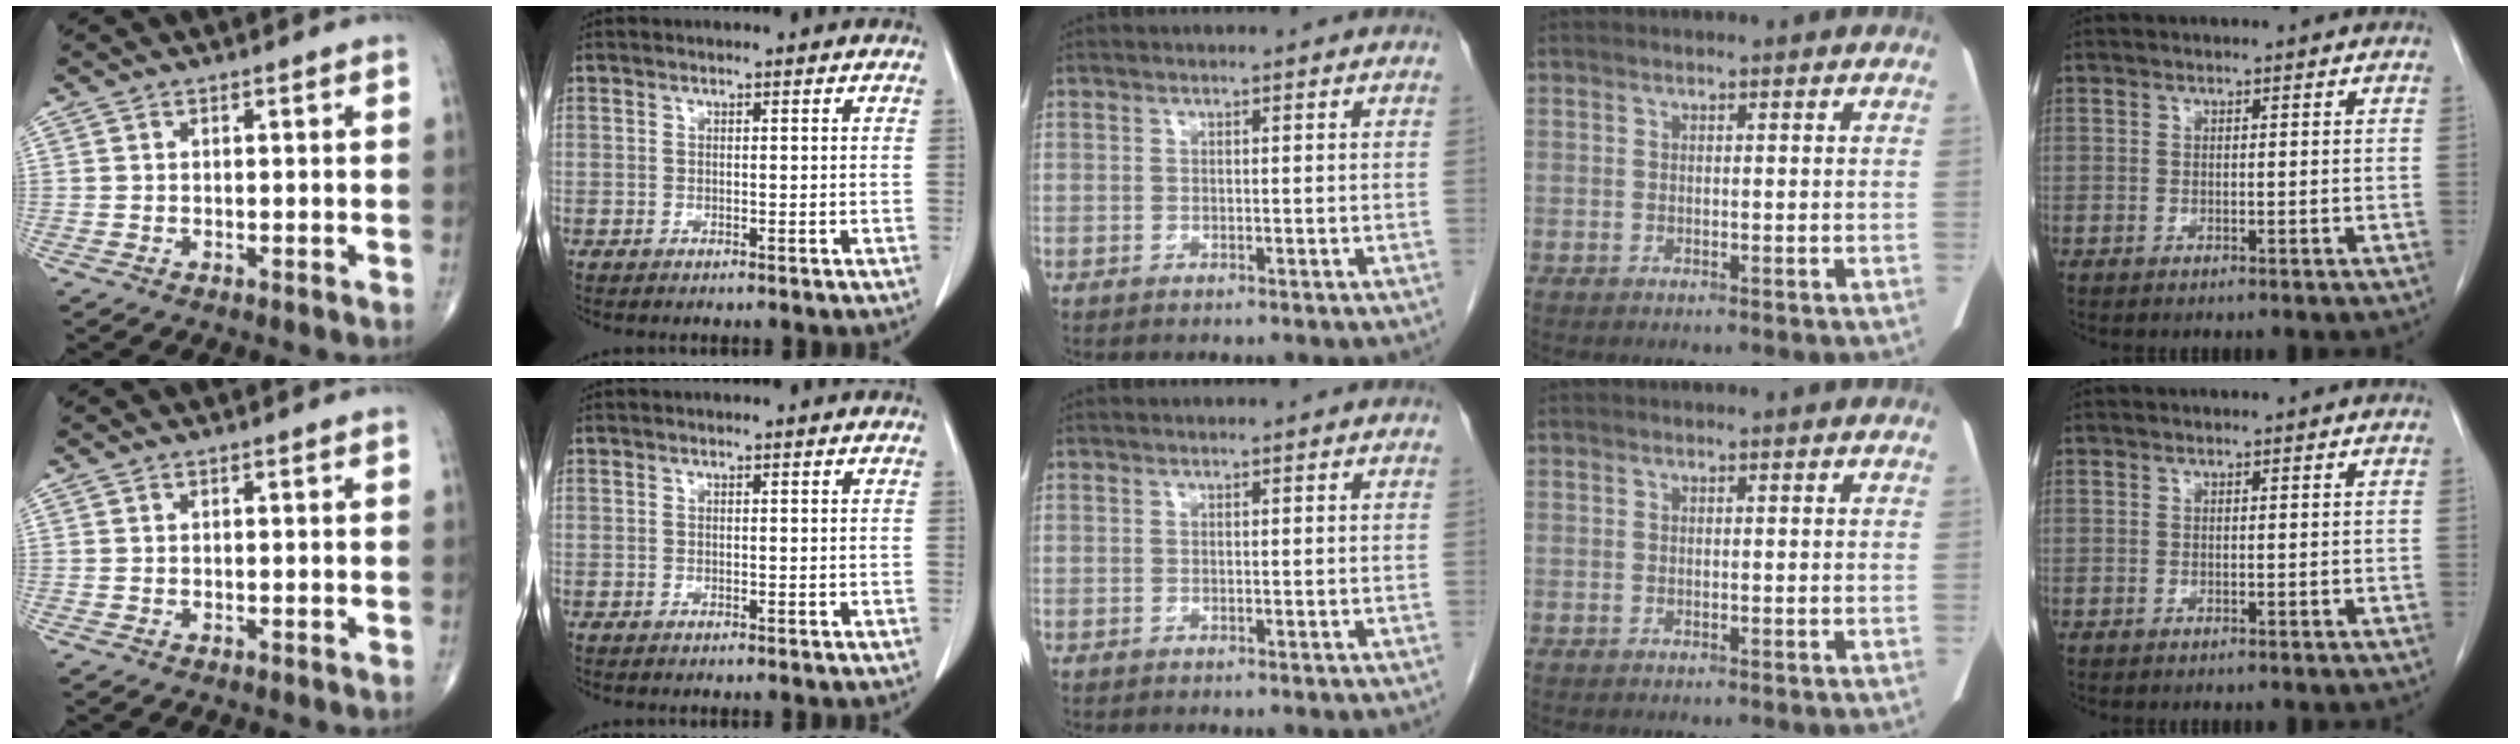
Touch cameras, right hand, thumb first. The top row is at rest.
{}